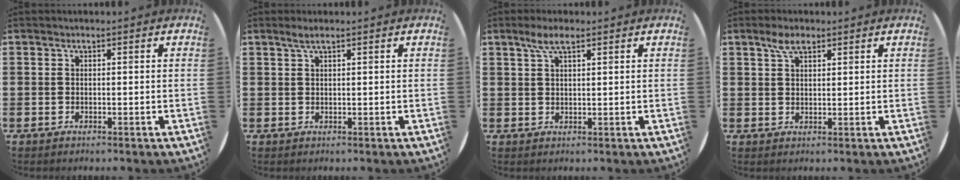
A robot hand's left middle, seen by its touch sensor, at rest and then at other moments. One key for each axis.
{"total": 1.4, "fx": 1.0, "fy": 0.0, "fz": 1.0, "tx": -0.021, "ty": 0.003, "tz": 0.018}
{"total": 3.4, "fx": 2.2, "fy": 0.8, "fz": 2.5, "tx": -0.054, "ty": 0.006, "tz": 0.037}
{"total": 3.1, "fx": 2.2, "fy": 1.3, "fz": 1.8, "tx": -0.031, "ty": 0.005, "tz": 0.037}